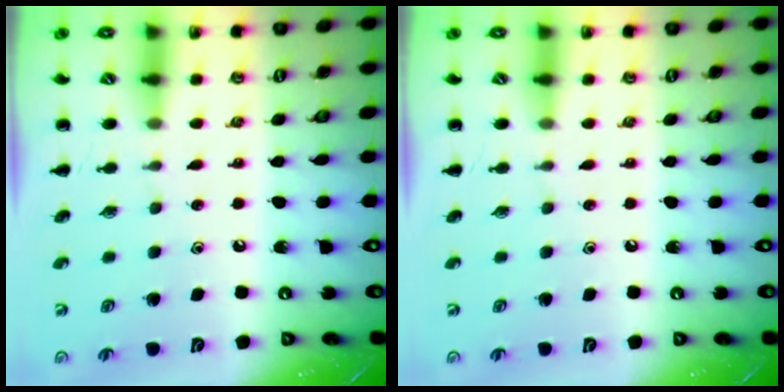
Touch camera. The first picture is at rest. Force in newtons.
{"total": 0.0}